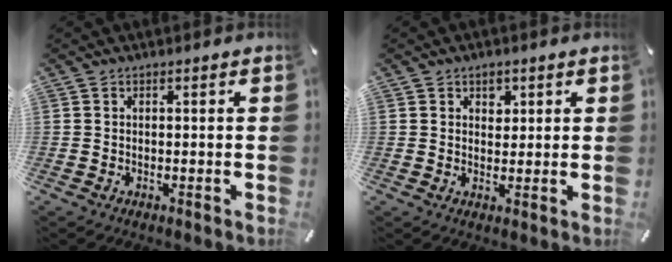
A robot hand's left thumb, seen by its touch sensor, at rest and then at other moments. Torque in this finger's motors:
{"motor_torque": [0.11, -0.38, -0.07, 0.07, 0.00]}